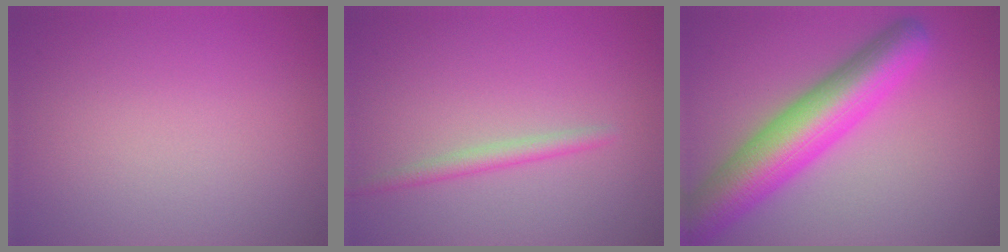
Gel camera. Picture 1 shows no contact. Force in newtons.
{"total": 1.6, "press": 1.6, "slide": 0.0}
{"total": 8.5, "press": 8.5, "slide": 0.3}